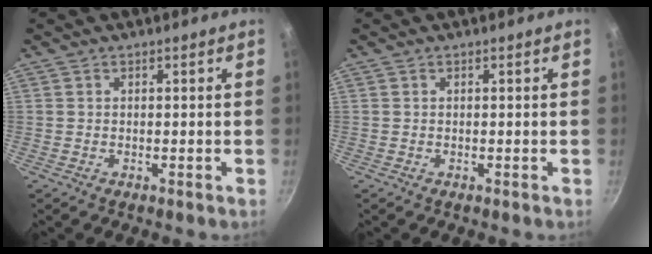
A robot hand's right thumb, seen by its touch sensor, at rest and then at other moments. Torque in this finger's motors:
{"motor_torque": [0.00, 0.00, -0.02, -0.02, 0.00]}